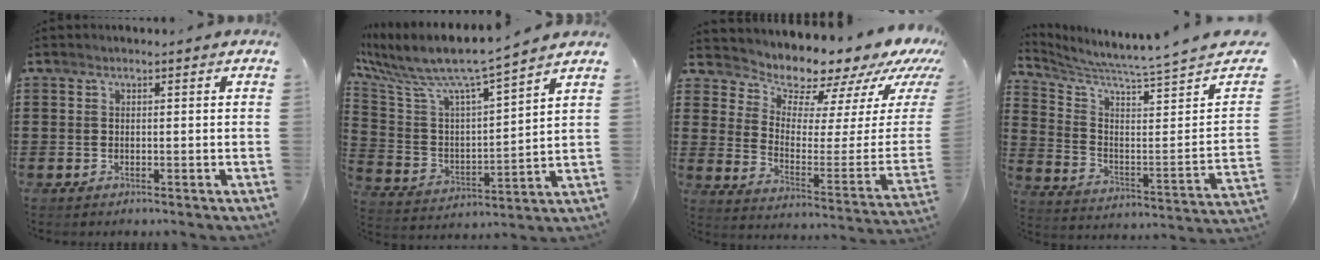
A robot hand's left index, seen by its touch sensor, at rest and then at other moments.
{"total": 8.1, "force": [7.2, 0.5, 3.6], "torque": [-0.107, -0.055, 0.117]}
{"total": 8.3, "force": [7.8, 2.3, 1.3], "torque": [-0.041, -0.092, 0.127]}
{"total": 5.1, "force": [4.5, -1.7, 1.6], "torque": [-0.053, -0.064, 0.068]}